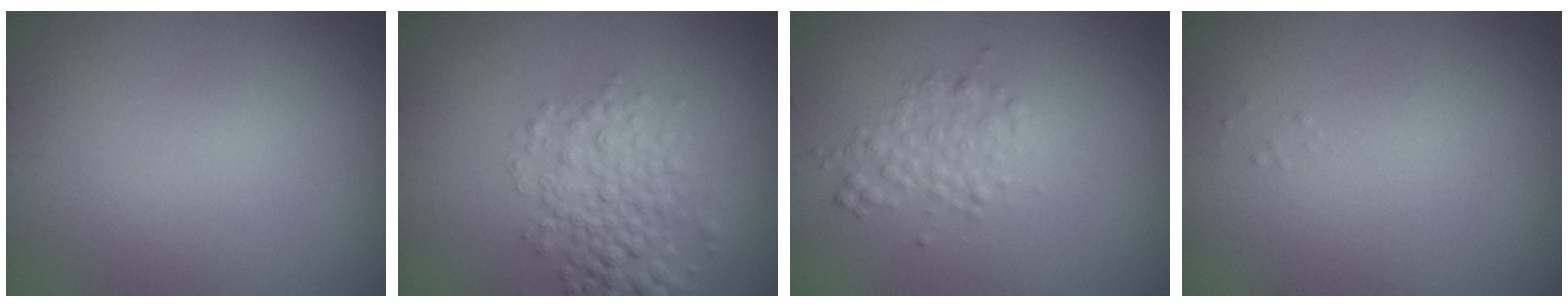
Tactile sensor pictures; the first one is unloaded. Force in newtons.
{"total": 3.9, "press": 3.9, "slide": 0.1}
{"total": 2.0, "press": 2.0, "slide": 0.0}
{"total": 0.0}